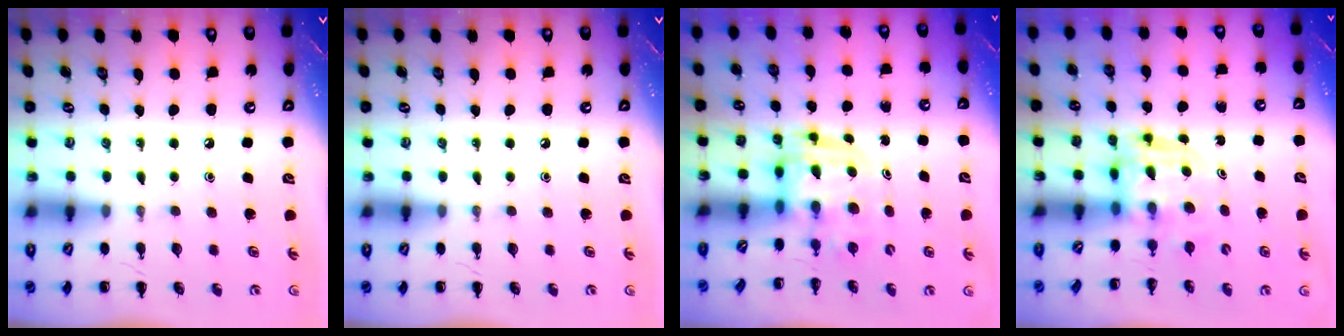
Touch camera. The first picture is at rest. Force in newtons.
{"total": 0.0}
{"total": 3.4, "press": 3.3, "slide": 0.7}
{"total": 3.8, "press": 3.8, "slide": 0.2}